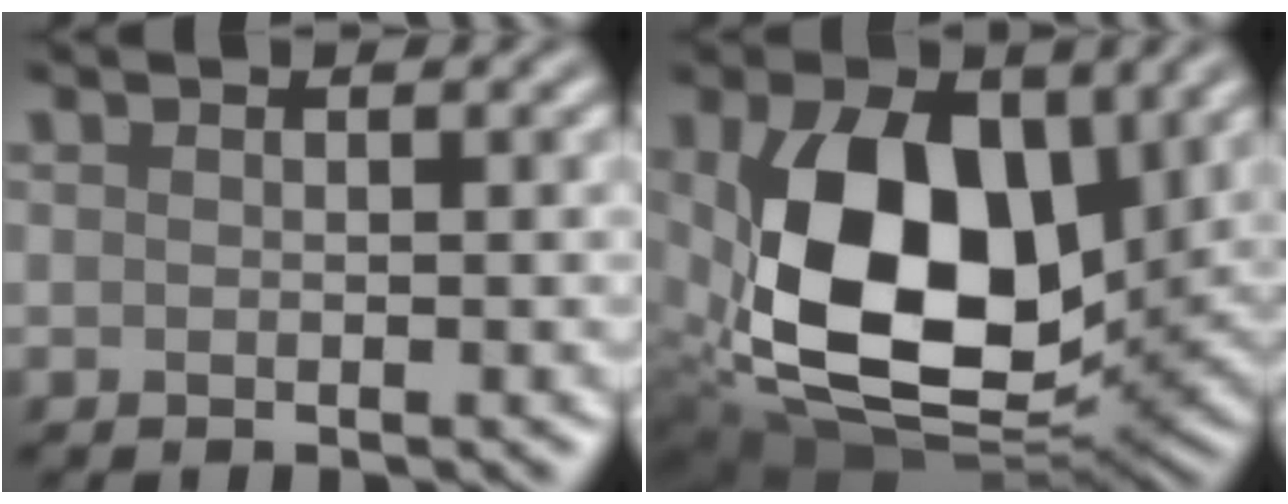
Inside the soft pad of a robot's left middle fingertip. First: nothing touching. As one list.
[{"total": 12.6, "force": [1.6, 8.0, 9.6], "torque": [-0.189, -0.025, 0.042]}]